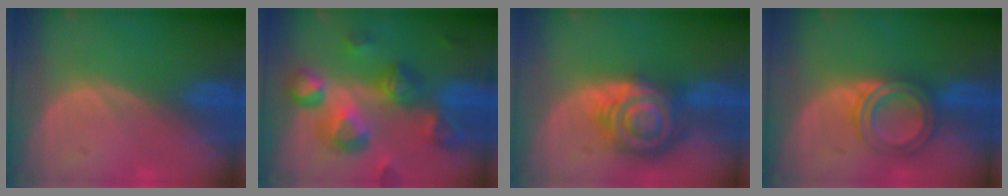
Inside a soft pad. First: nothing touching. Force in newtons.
{"total": 11.1, "press": 10.0, "slide": 4.9}
{"total": 9.2, "press": 9.2, "slide": 0.6}
{"total": 5.2, "press": 5.2, "slide": 0.1}